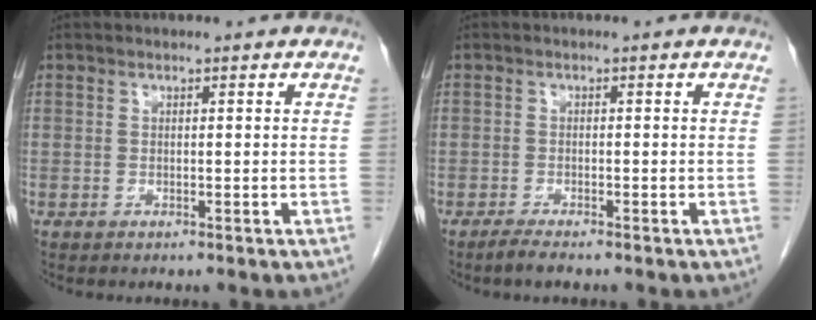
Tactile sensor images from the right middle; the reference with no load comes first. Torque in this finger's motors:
{"motor_torque": [0.14, -0.15, -0.13, -0.06]}